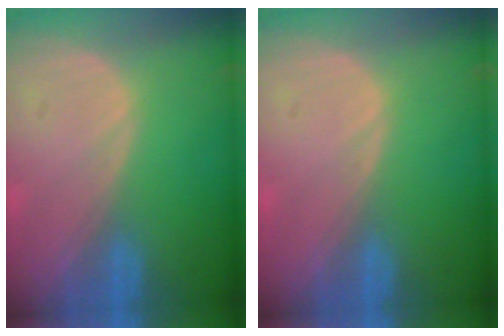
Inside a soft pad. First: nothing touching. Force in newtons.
{"total": 0.5, "press": 0.1, "slide": 0.5}